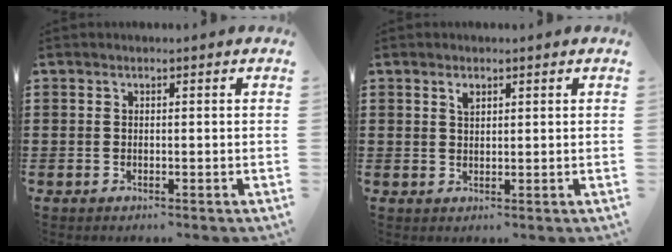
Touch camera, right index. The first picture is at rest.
{"total": 1.5, "force": [0.9, 0.7, 0.9], "torque": [-0.021, 0.004, 0.016]}